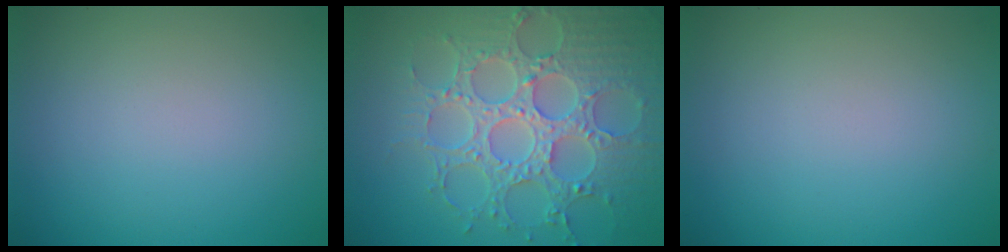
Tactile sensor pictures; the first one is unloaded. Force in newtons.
{"total": 7.7, "press": 6.2, "slide": 4.6}
{"total": 0.0}